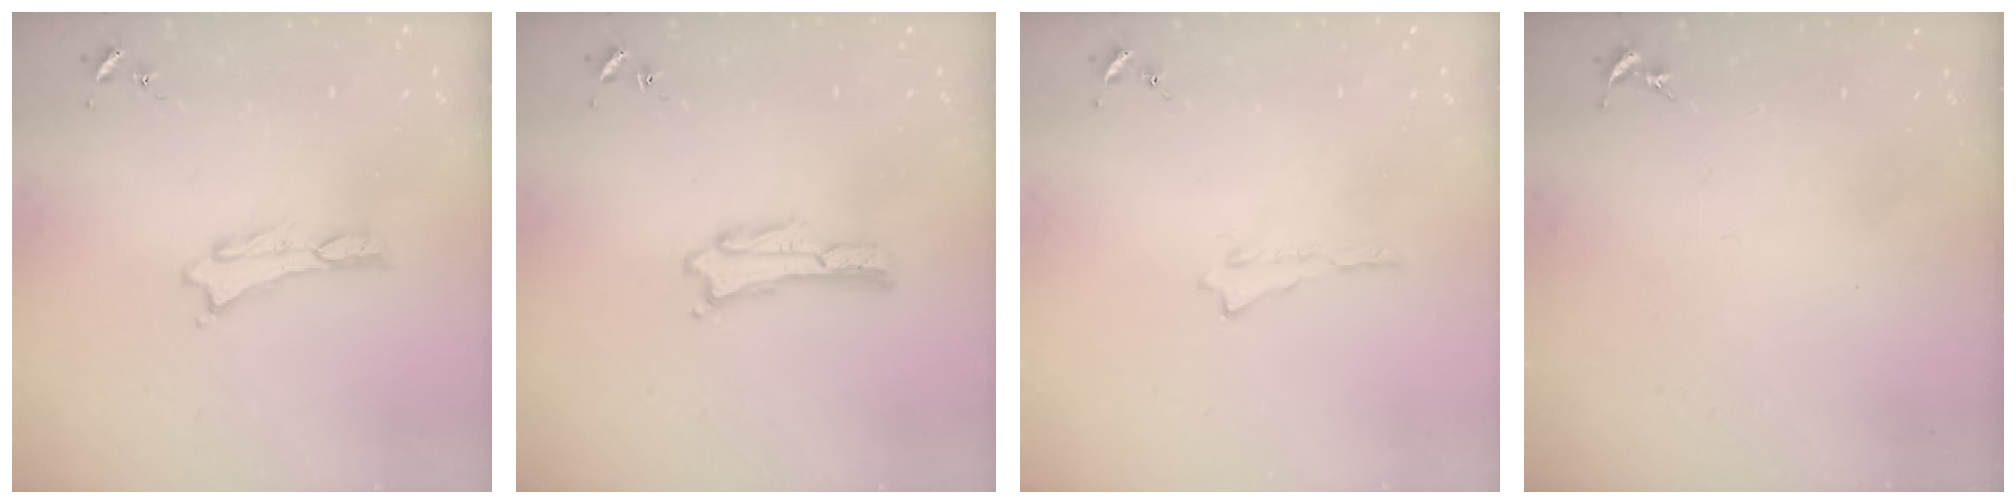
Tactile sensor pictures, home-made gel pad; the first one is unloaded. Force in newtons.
{"total": 0.7, "press": 0.7, "slide": 0.1}
{"total": 0.0}
{"total": 0.0}